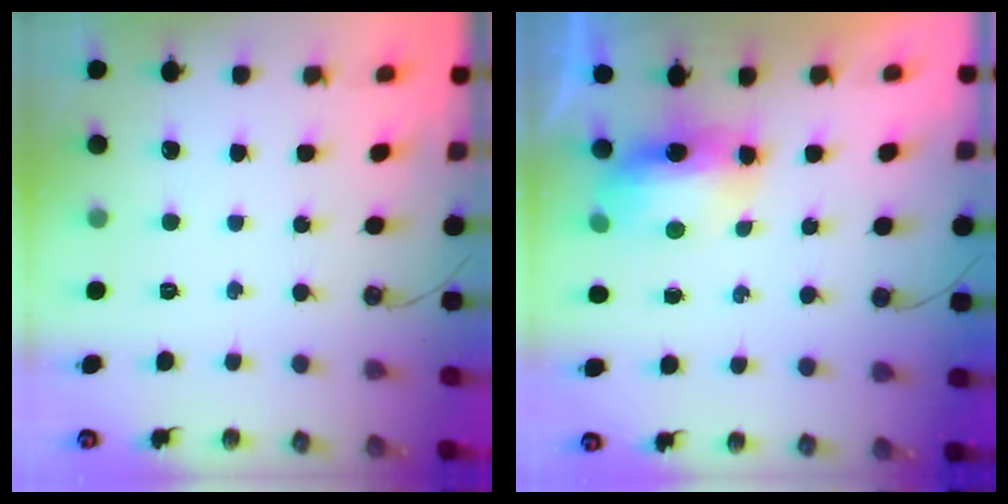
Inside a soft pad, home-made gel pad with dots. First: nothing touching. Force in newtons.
{"total": 8.4, "press": 8.4, "slide": 0.7}